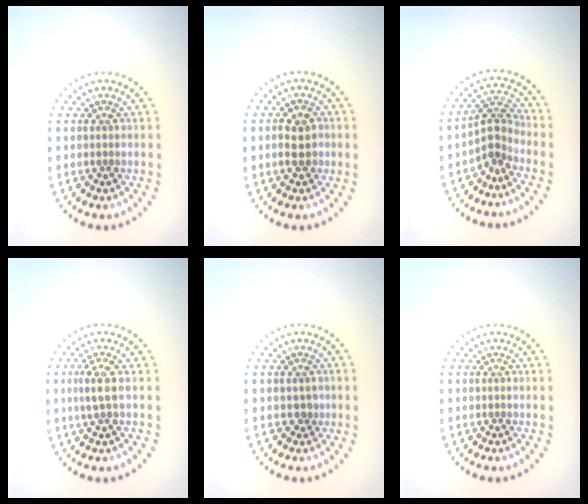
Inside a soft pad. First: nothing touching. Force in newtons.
{"total": 2.6, "press": 2.6, "slide": 0.5}
{"total": 2.5, "press": 1.9, "slide": 1.7}
{"total": 2.1, "press": 1.7, "slide": 1.2}
{"total": 1.0, "press": 0.8, "slide": 0.5}
{"total": 0.0}